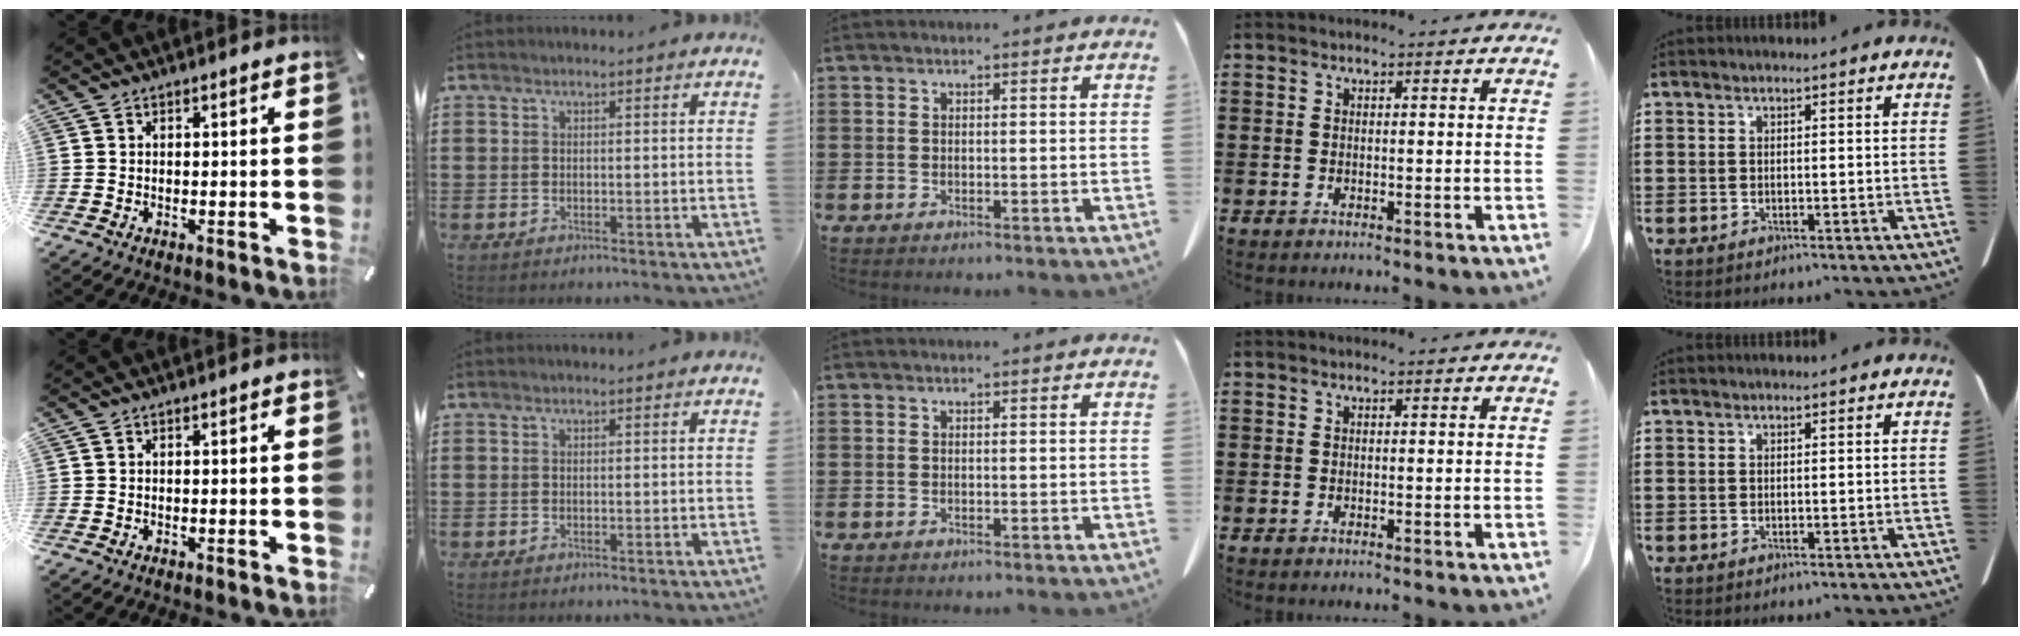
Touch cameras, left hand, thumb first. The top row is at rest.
{}